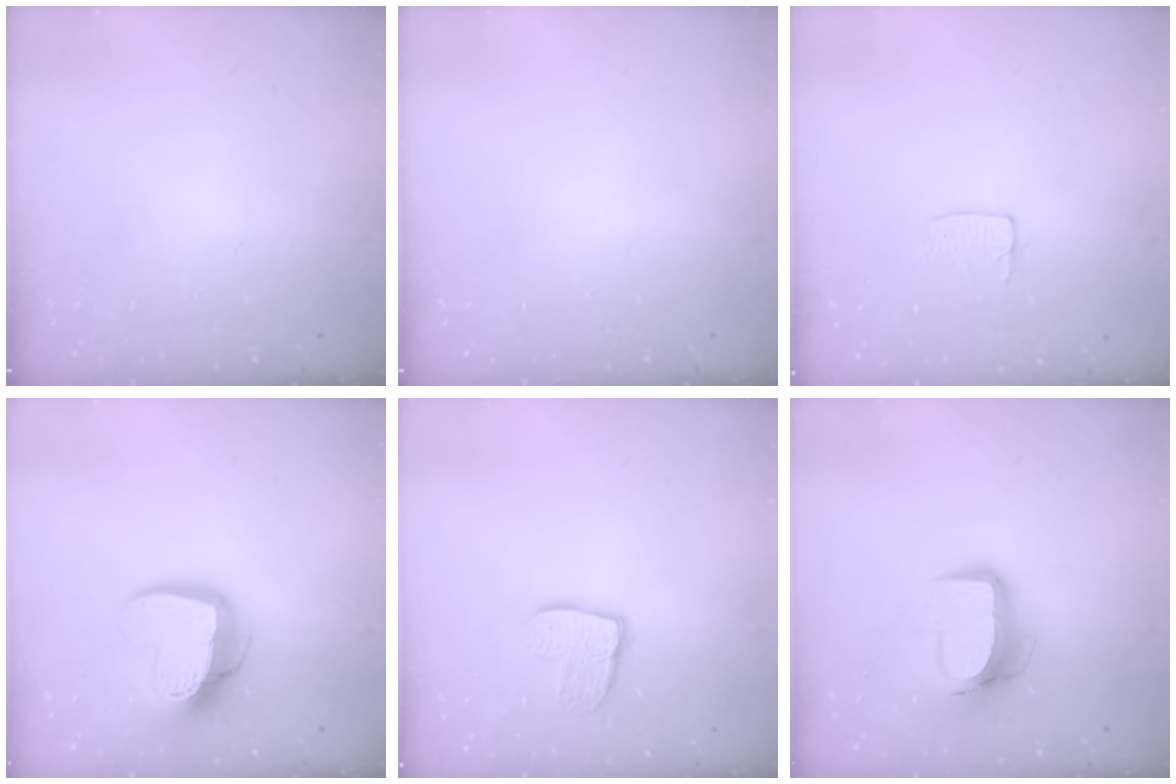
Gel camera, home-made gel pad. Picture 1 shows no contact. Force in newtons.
{"total": 0.0}
{"total": 3.5, "press": 3.5, "slide": 0.2}
{"total": 14.9, "press": 14.8, "slide": 1.5}
{"total": 10.9, "press": 10.8, "slide": 0.9}
{"total": 11.0, "press": 10.9, "slide": 1.1}